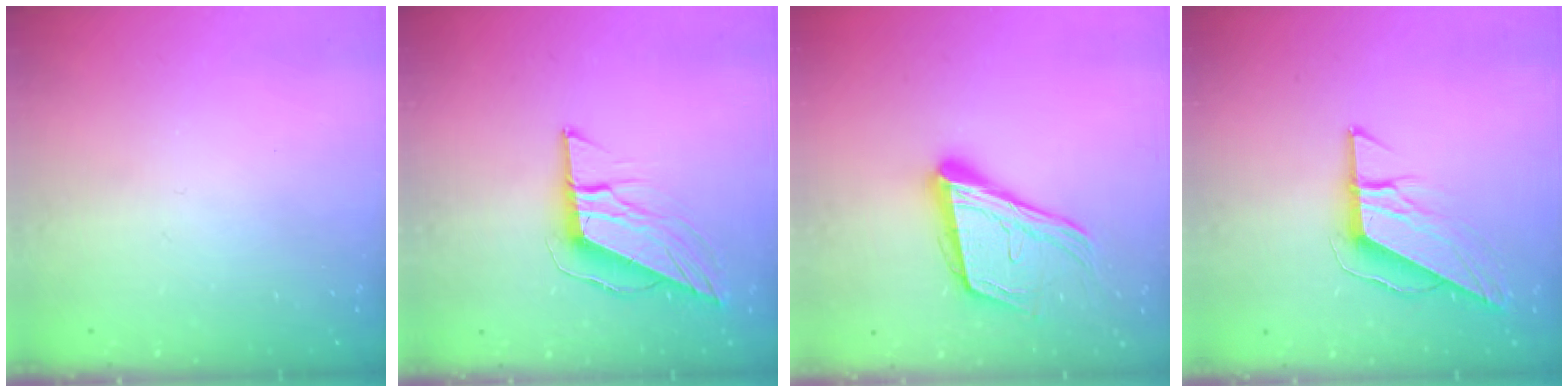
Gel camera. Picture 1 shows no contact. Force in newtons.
{"total": 9.4, "press": 9.4, "slide": 0.6}
{"total": 17.9, "press": 17.3, "slide": 4.5}
{"total": 9.2, "press": 9.2, "slide": 0.6}